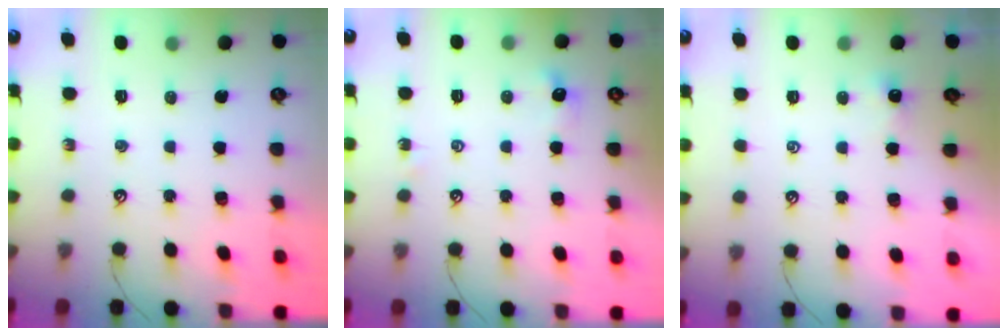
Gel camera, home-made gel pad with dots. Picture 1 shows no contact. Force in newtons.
{"total": 3.3, "press": 3.2, "slide": 0.6}
{"total": 2.0, "press": 2.0, "slide": 0.2}